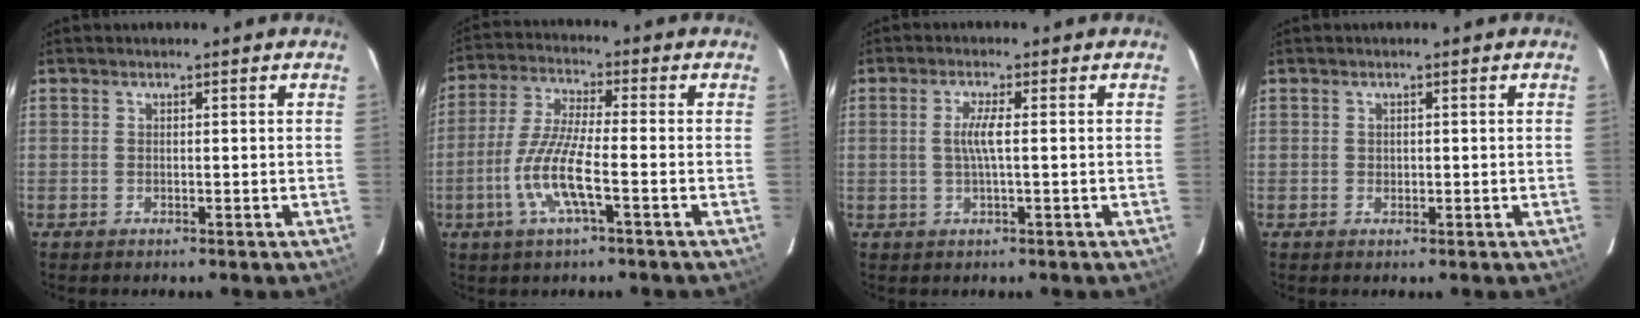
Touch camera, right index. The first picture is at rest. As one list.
[{"total": 10.0, "force": [-3.5, 1.4, 9.3], "torque": [-0.200, -0.007, -0.068]}, {"total": 3.4, "force": [0.0, -0.1, 3.4], "torque": [-0.069, 0.000, 0.001]}, {"total": 0.7, "force": [0.0, 0.7, 0.2], "torque": [-0.001, 0.001, 0.001]}]